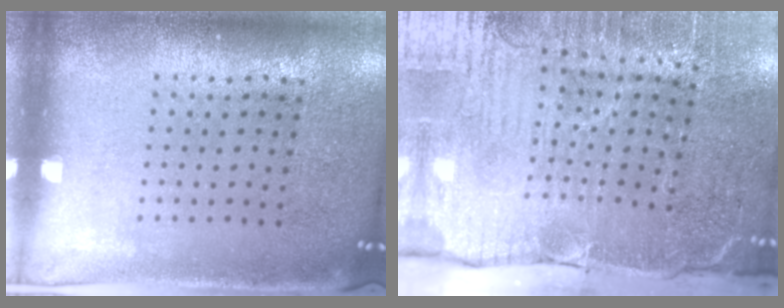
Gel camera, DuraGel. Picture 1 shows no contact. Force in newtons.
{"total": 4.8, "press": 4.3, "slide": 2.1}